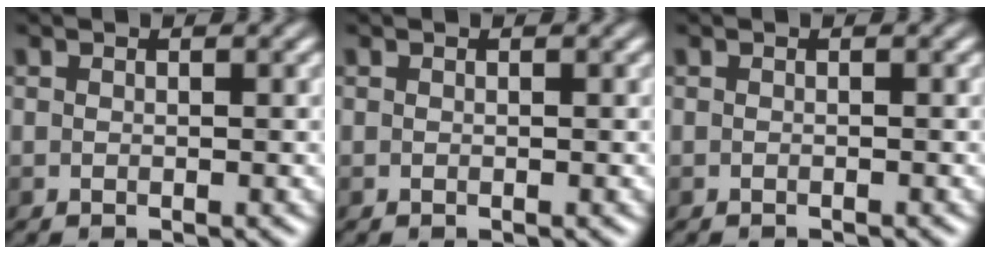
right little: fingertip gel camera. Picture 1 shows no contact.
{"total": 0.0}
{"total": 0.8, "force": [-0.8, 0.1, 0.2], "torque": [0.002, -0.002, -0.012]}